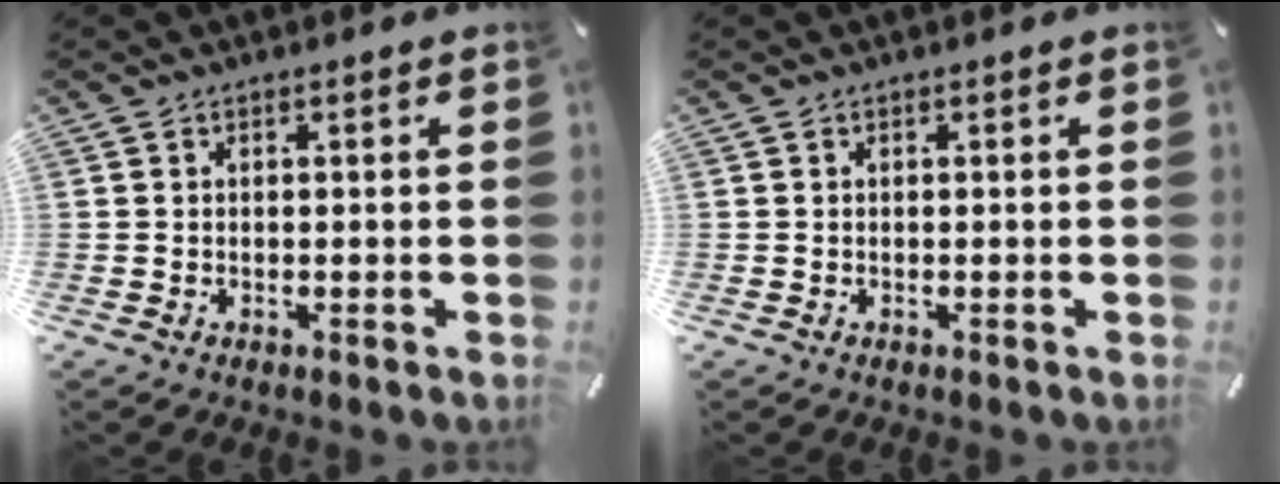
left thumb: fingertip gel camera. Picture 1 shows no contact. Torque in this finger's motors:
{"motor_torque": [0.03, 0.16, -0.15, -0.20, 0.04]}